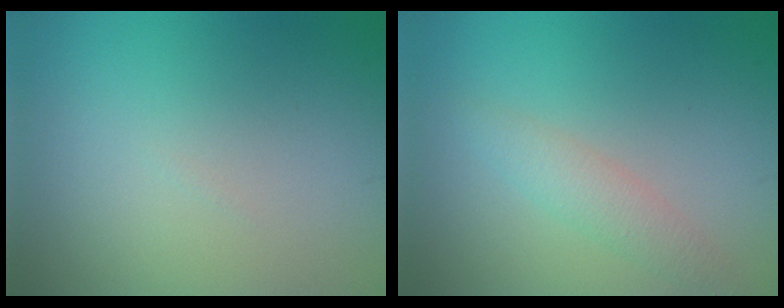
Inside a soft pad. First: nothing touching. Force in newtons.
{"total": 2.1, "press": 2.1, "slide": 0.1}